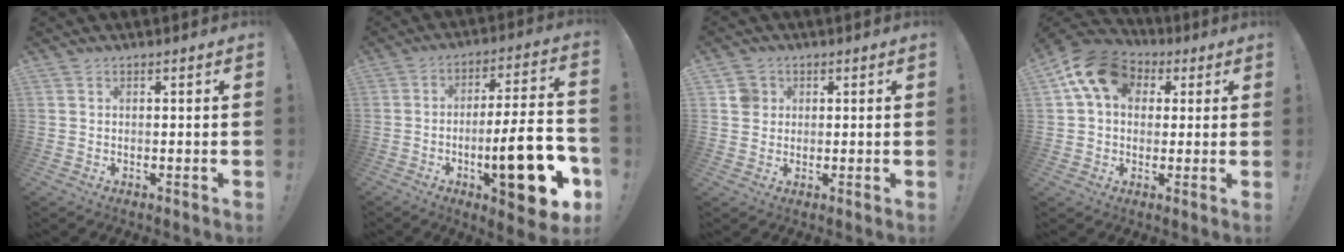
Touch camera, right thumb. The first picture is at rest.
{"total": 20.4, "force": [-7.0, 5.4, 18.3], "torque": [-0.258, 0.029, -0.102]}
{"total": 4.2, "force": [1.2, 3.9, 1.1], "torque": [-0.013, 0.006, 0.023]}
{"total": 13.8, "force": [4.6, 10.2, 8.1], "torque": [-0.127, -0.002, 0.092]}